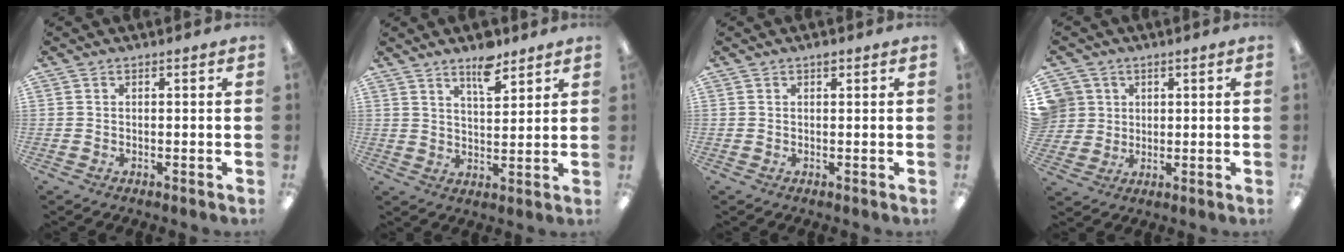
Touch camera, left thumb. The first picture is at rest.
{"total": 7.8, "force": [5.8, 2.9, 4.5], "torque": [-0.062, -0.035, 0.096]}
{"total": 1.8, "force": [1.2, 0.6, 1.1], "torque": [-0.018, -0.002, 0.020]}
{"total": 5.9, "force": [2.0, 5.6, -0.2], "torque": [-0.005, 0.000, 0.041]}